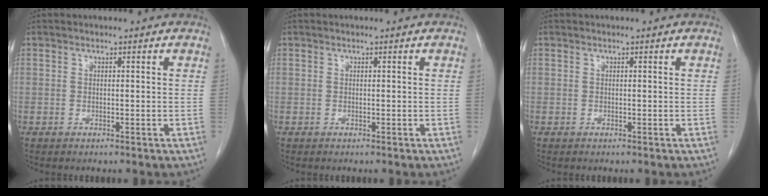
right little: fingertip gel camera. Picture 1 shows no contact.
{"total": 0.0}
{"total": 0.0}